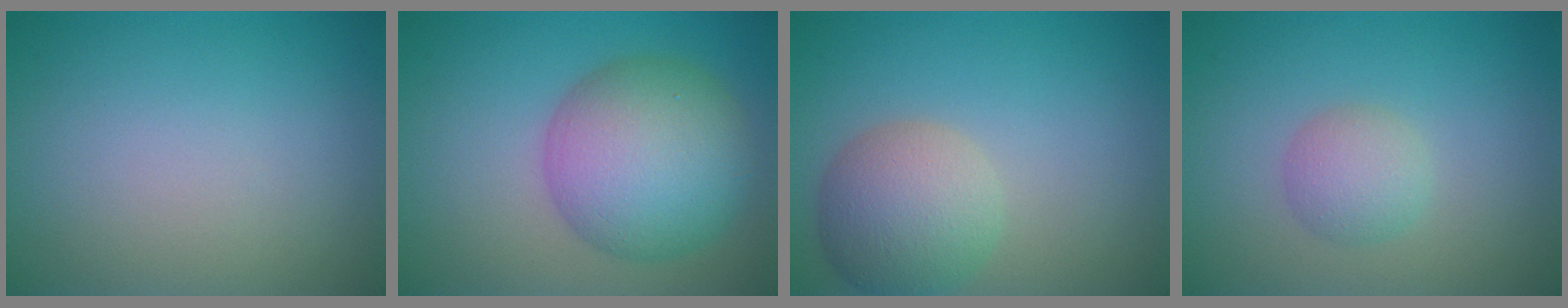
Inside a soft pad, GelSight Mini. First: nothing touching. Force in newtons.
{"total": 9.2, "press": 9.2, "slide": 0.2}
{"total": 5.4, "press": 5.4, "slide": 0.3}
{"total": 2.3, "press": 2.3, "slide": 0.1}